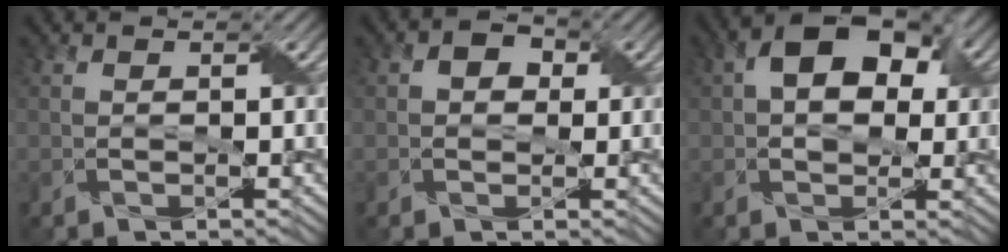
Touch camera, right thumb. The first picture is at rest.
{"total": 2.6, "force": [0.3, 2.3, 1.2], "torque": [-0.022, 0.005, -0.004]}
{"total": 8.2, "force": [2.2, 5.4, 5.9], "torque": [-0.101, 0.016, 0.026]}